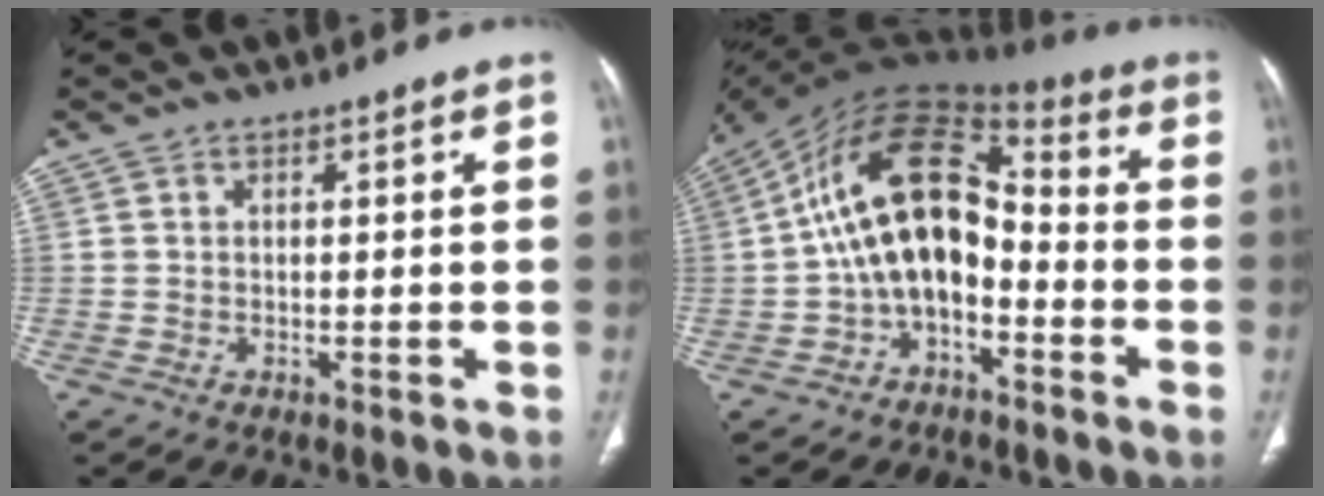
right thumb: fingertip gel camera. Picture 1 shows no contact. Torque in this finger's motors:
{"motor_torque": [2.52, 2.49, 2.49, -0.27, 0.77]}